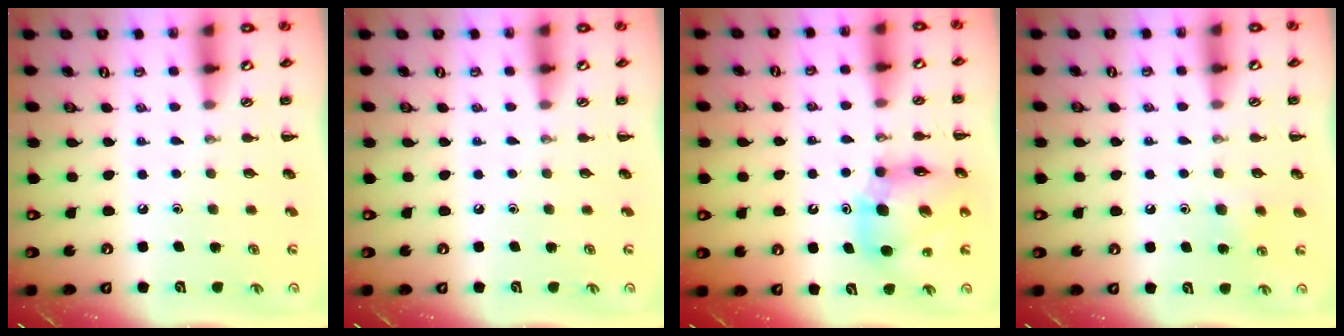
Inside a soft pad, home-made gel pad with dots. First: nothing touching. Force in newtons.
{"total": 0.0}
{"total": 13.1, "press": 12.4, "slide": 4.2}
{"total": 6.4, "press": 6.1, "slide": 2.0}